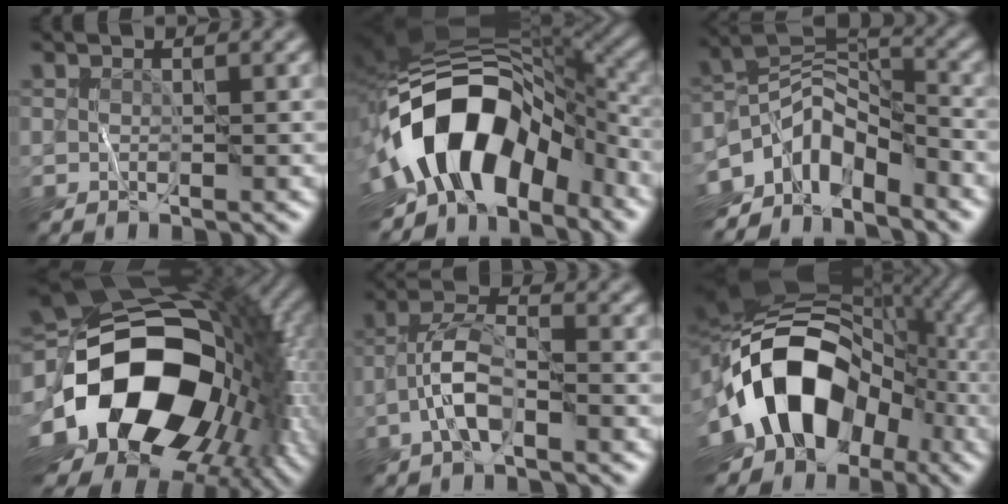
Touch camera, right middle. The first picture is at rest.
{"total": 14.7, "force": [-4.8, 9.1, 10.5], "torque": [-0.167, 0.010, -0.092]}
{"total": 7.6, "force": [-4.9, 3.9, 4.3], "torque": [-0.052, -0.001, -0.102]}
{"total": 19.4, "force": [-3.5, 13.1, 13.9], "torque": [-0.270, -0.032, -0.053]}
{"total": 4.4, "force": [-1.8, 1.7, 3.6], "torque": [-0.067, 0.013, -0.041]}
{"total": 15.4, "force": [-4.4, 10.7, 10.2], "torque": [-0.151, 0.003, -0.087]}